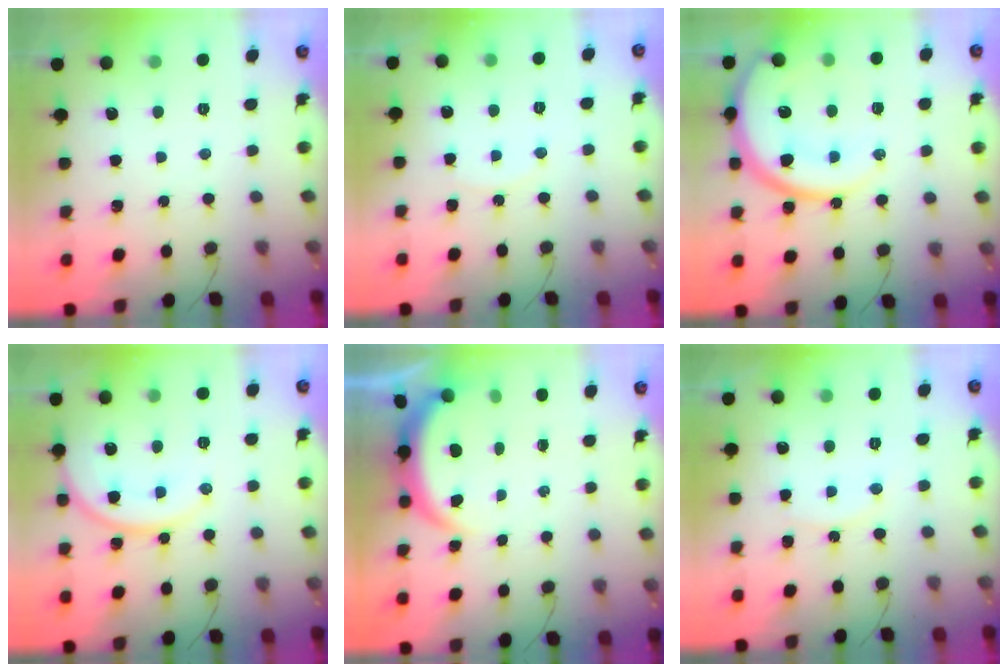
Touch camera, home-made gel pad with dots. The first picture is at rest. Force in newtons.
{"total": 5.3, "press": 5.3, "slide": 0.5}
{"total": 18.3, "press": 18.3, "slide": 1.7}
{"total": 11.7, "press": 11.7, "slide": 1.0}
{"total": 3.9, "press": 3.9, "slide": 0.2}
{"total": 7.8, "press": 7.8, "slide": 0.5}